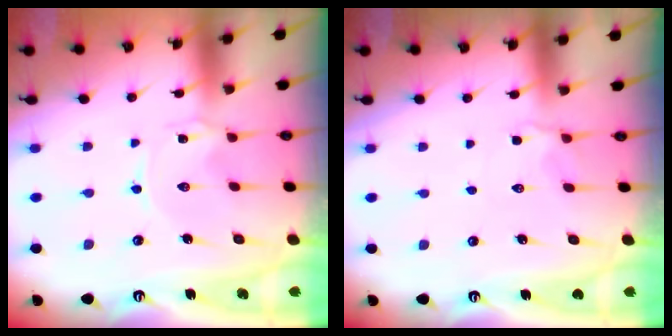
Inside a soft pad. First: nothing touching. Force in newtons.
{"total": 1.9, "press": 1.5, "slide": 1.1}